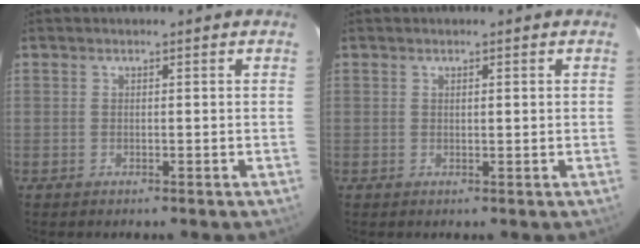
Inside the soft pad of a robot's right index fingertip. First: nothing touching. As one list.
[{"total": 0.8, "force": [0.3, 0.1, 0.8], "torque": [-0.016, 0.002, 0.005]}]